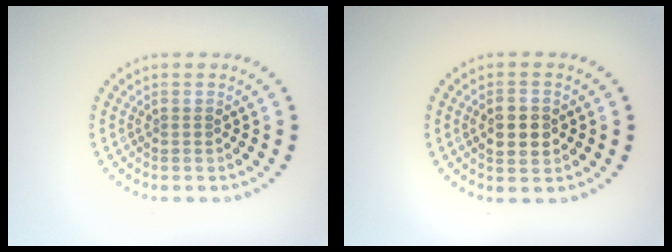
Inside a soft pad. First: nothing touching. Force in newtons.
{"total": 2.9, "press": 2.9, "slide": 0.2}